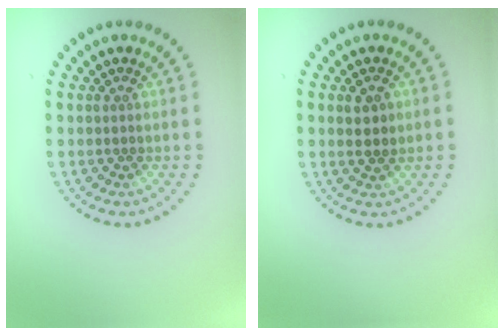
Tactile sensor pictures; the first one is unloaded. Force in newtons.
{"total": 2.2, "press": 2.1, "slide": 0.5}